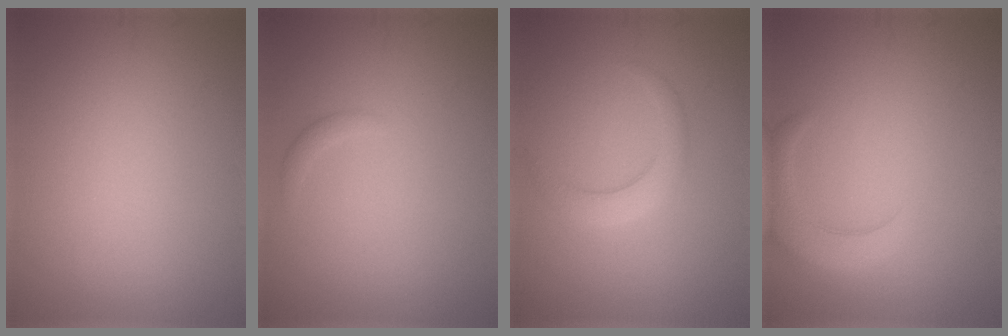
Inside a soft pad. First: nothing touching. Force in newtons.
{"total": 0.7, "press": 0.7, "slide": 0.1}
{"total": 2.3, "press": 2.3, "slide": 0.0}
{"total": 3.6, "press": 3.6, "slide": 0.3}